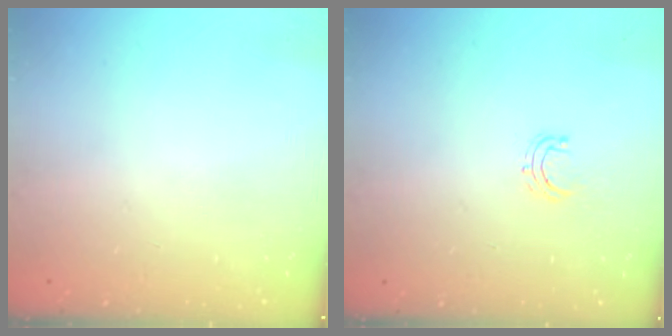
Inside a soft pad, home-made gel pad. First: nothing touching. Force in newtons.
{"total": 3.9, "press": 3.9, "slide": 0.3}